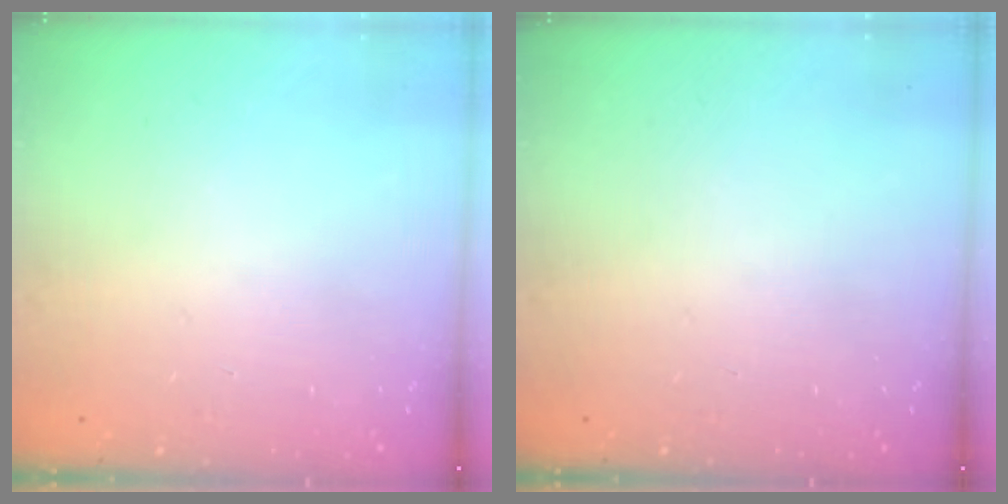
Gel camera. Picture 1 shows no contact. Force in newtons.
{"total": 0.0}